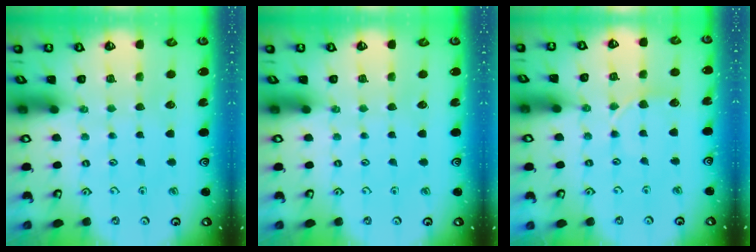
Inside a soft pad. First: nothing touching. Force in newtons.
{"total": 0.0}
{"total": 3.5, "press": 3.5, "slide": 0.5}